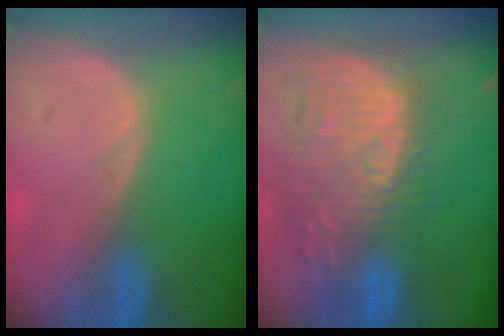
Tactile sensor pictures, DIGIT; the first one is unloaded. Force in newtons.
{"total": 12.8, "press": 11.7, "slide": 5.4}